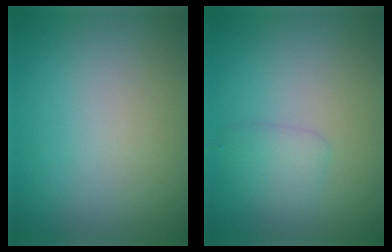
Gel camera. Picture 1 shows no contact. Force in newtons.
{"total": 1.6, "press": 1.6, "slide": 0.1}